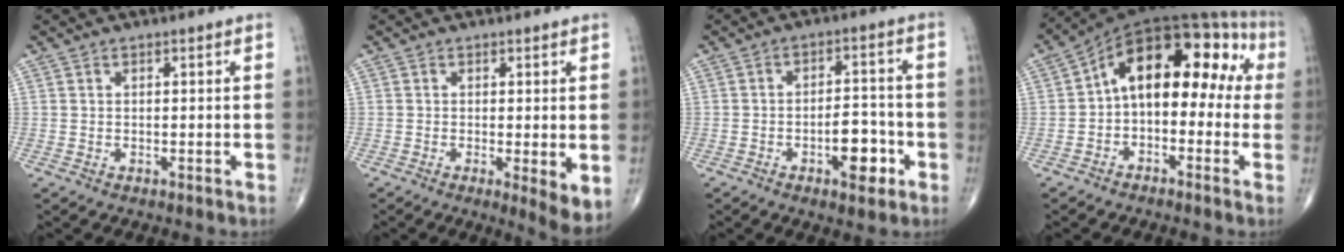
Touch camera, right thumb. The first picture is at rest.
{"total": 5.0, "force": [-0.5, 1.1, 4.8], "torque": [-0.074, -0.016, -0.010]}
{"total": 7.6, "force": [-3.1, 3.5, 6.1], "torque": [-0.070, 0.023, -0.046]}
{"total": 16.3, "force": [0.4, 9.6, 13.2], "torque": [-0.152, 0.066, -0.008]}